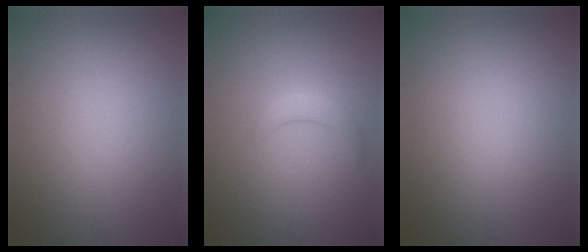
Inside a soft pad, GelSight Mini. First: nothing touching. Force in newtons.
{"total": 1.8, "press": 1.8, "slide": 0.2}
{"total": 0.0}